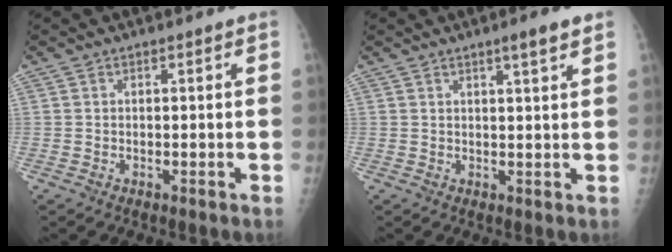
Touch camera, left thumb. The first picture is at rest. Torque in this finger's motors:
{"motor_torque": [0.41, 0.12, 0.23, -0.06, 0.07]}